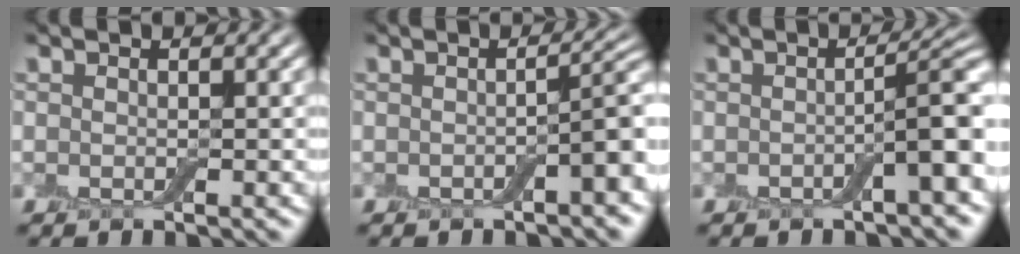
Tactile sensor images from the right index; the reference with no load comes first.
{"total": 2.6, "force": [-0.8, 0.4, 2.5], "torque": [-0.035, 0.012, -0.015]}
{"total": 3.8, "force": [-1.0, 0.6, 3.6], "torque": [-0.051, 0.015, -0.020]}